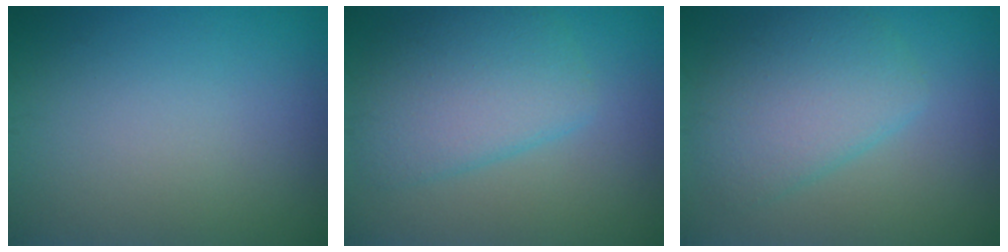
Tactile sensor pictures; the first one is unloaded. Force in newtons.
{"total": 5.2, "press": 5.2, "slide": 0.3}
{"total": 4.8, "press": 4.8, "slide": 0.3}